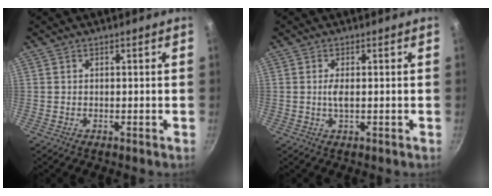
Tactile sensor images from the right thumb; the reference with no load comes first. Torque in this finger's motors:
{"motor_torque": [0.60, 0.56, 0.62, 0.12, 0.08]}